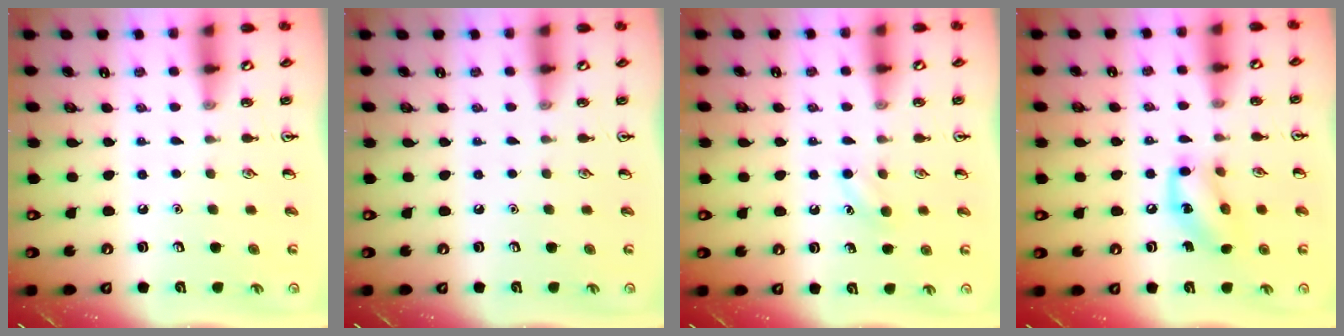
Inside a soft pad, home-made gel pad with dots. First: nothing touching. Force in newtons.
{"total": 0.0}
{"total": 5.2, "press": 4.9, "slide": 1.5}
{"total": 11.5, "press": 11.3, "slide": 1.6}